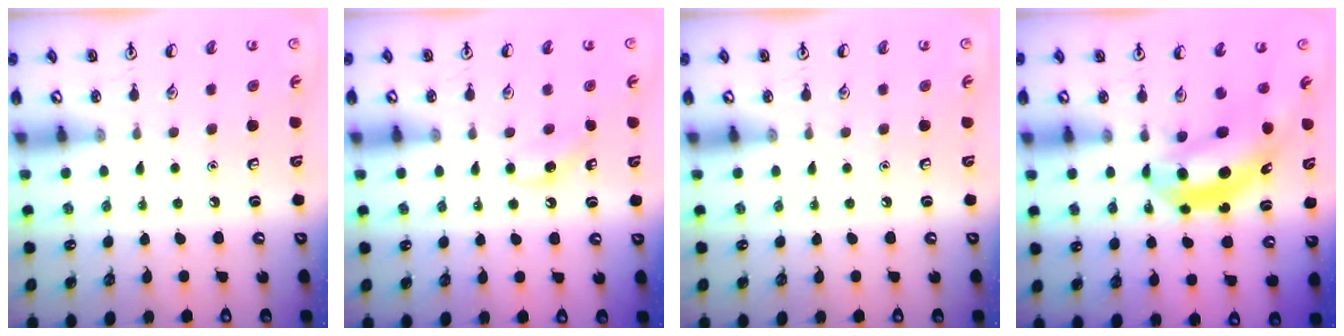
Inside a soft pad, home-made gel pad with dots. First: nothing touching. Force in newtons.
{"total": 5.0, "press": 4.6, "slide": 1.9}
{"total": 0.0}
{"total": 6.3, "press": 6.1, "slide": 1.4}